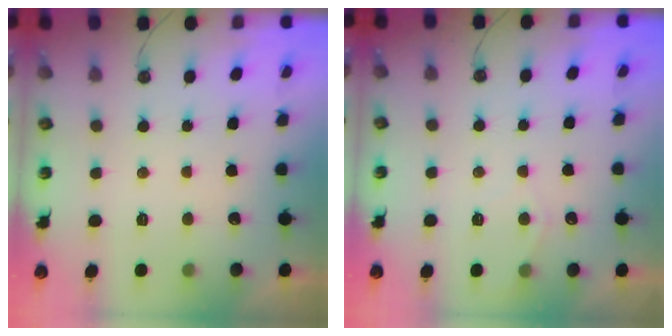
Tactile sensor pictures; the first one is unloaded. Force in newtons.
{"total": 5.4, "press": 5.4, "slide": 0.6}